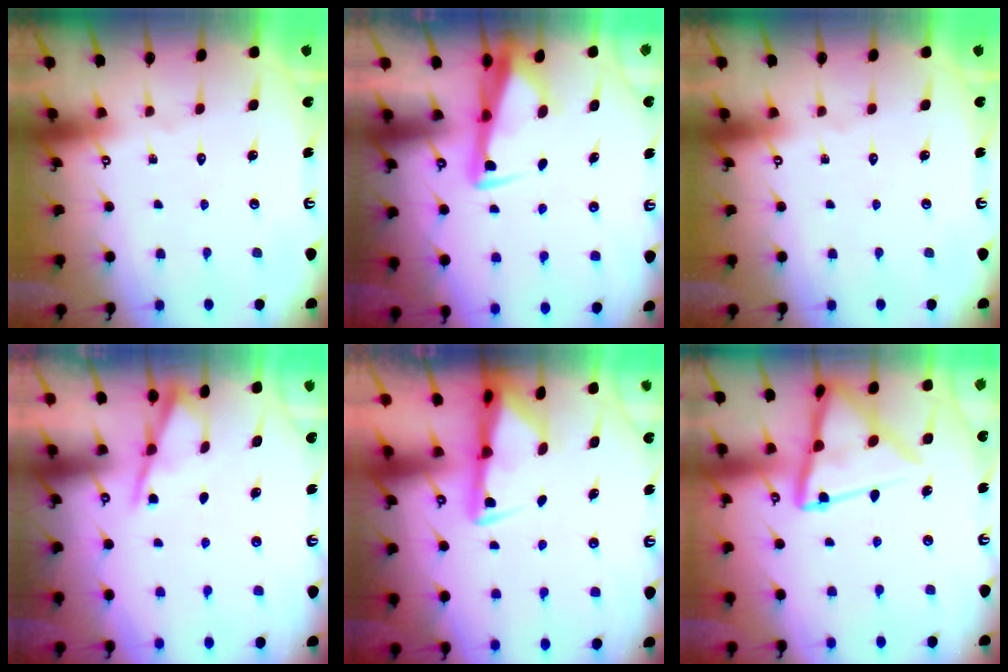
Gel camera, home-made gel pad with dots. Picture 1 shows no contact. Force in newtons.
{"total": 3.6, "press": 3.5, "slide": 0.9}
{"total": 0.0}
{"total": 2.3, "press": 2.2, "slide": 0.4}
{"total": 3.0, "press": 3.0, "slide": 0.6}
{"total": 15.4, "press": 15.3, "slide": 1.6}